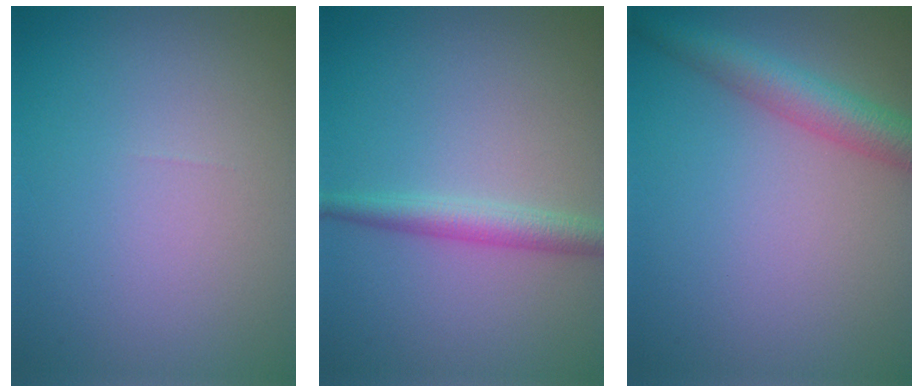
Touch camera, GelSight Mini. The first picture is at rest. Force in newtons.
{"total": 2.7, "press": 2.7, "slide": 0.1}
{"total": 4.1, "press": 4.1, "slide": 0.1}